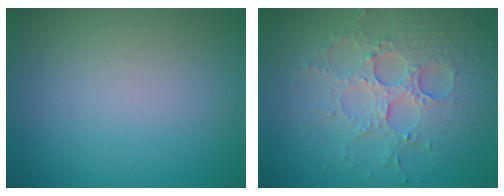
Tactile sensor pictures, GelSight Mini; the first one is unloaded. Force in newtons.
{"total": 5.1, "press": 4.6, "slide": 2.3}